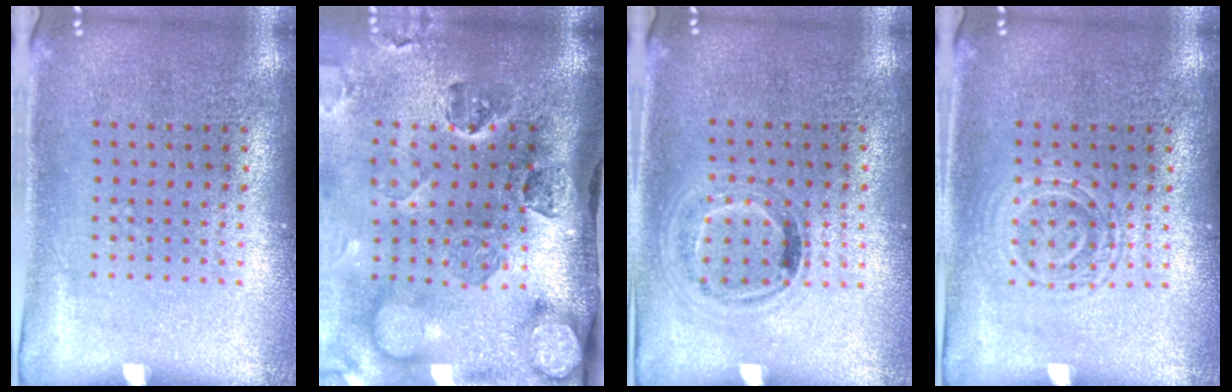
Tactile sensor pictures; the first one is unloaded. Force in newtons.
{"total": 4.8, "press": 3.4, "slide": 3.4}
{"total": 1.0, "press": 0.9, "slide": 0.5}
{"total": 2.2, "press": 2.1, "slide": 0.4}